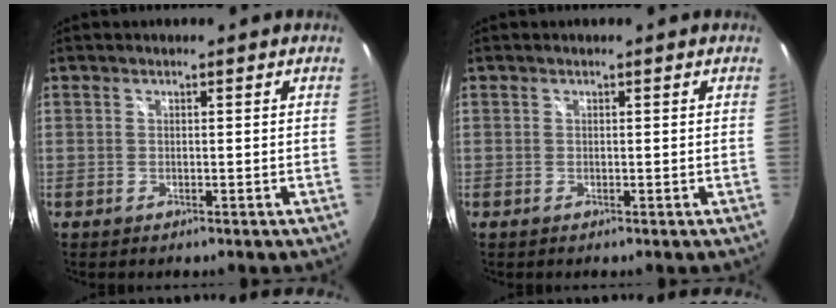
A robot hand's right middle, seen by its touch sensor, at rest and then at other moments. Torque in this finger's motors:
{"motor_torque": [-0.01, -0.01, 0.00, 0.00]}